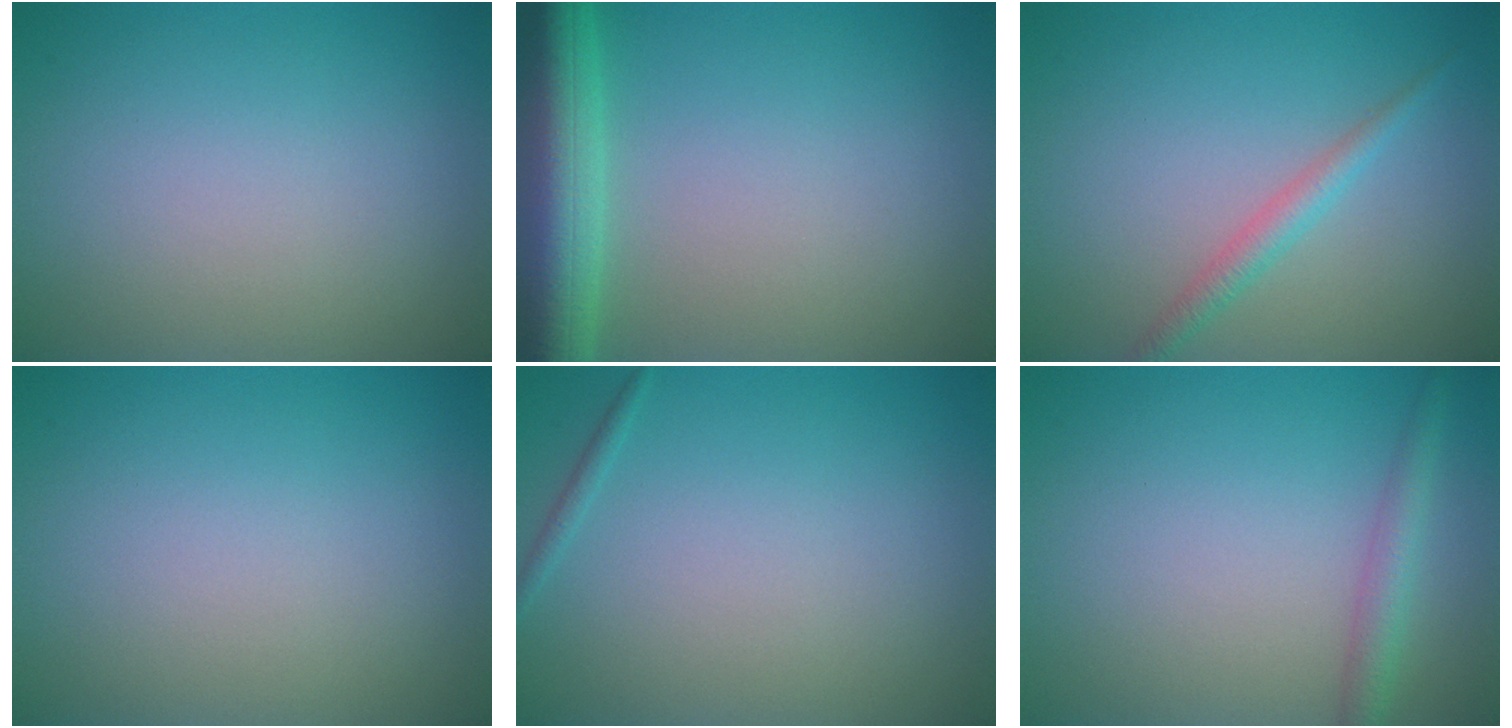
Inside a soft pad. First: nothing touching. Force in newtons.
{"total": 7.2, "press": 7.1, "slide": 0.3}
{"total": 1.8, "press": 1.8, "slide": 0.0}
{"total": 0.0}
{"total": 0.6, "press": 0.6, "slide": 0.1}
{"total": 2.3, "press": 2.3, "slide": 0.1}